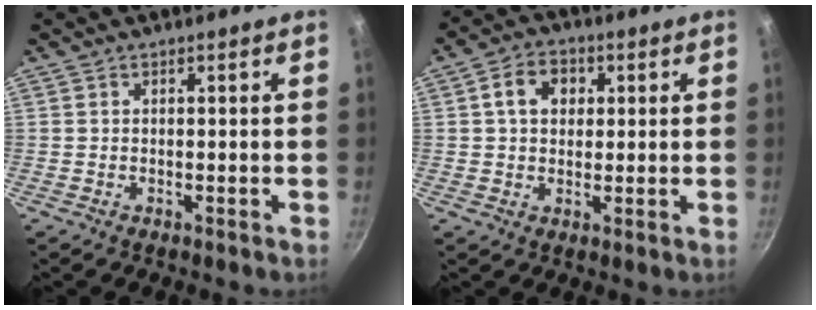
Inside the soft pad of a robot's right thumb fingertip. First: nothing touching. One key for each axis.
{"total": 6.8, "fx": 1.8, "fy": 5.2, "fz": 4.0, "tx": -0.046, "ty": 0.007, "tz": 0.021}